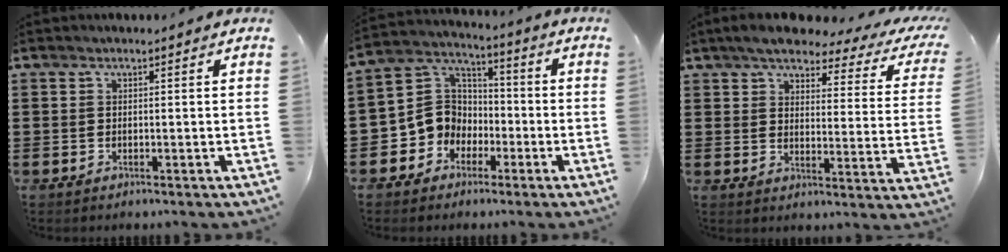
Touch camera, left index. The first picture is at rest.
{"total": 8.5, "force": [-2.3, 7.9, 2.3], "torque": [-0.096, 0.005, -0.048]}
{"total": 5.0, "force": [4.1, 1.0, 2.6], "torque": [-0.067, -0.023, 0.064]}